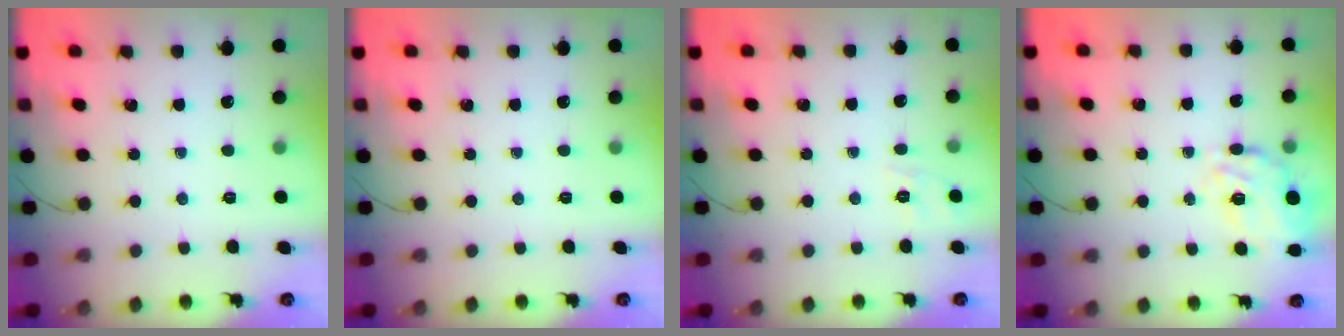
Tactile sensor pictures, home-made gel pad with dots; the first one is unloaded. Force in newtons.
{"total": 0.0}
{"total": 2.2, "press": 1.1, "slide": 1.9}
{"total": 12.5, "press": 12.0, "slide": 3.4}